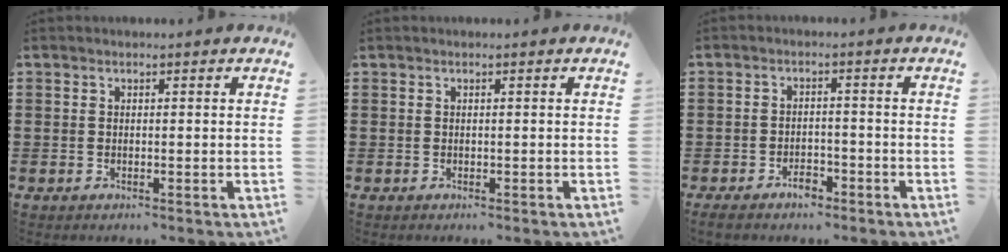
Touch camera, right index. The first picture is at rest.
{"total": 0.0}
{"total": 3.0, "force": [-2.4, 1.2, 1.3], "torque": [-0.025, 0.004, -0.046]}